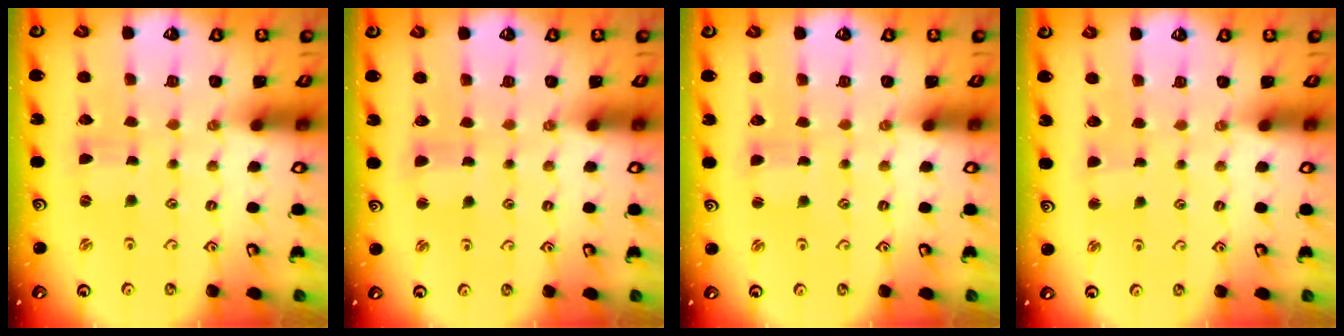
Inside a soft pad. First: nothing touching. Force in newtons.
{"total": 2.5, "press": 2.5, "slide": 0.3}
{"total": 2.2, "press": 2.2, "slide": 0.2}
{"total": 1.8, "press": 1.8, "slide": 0.2}